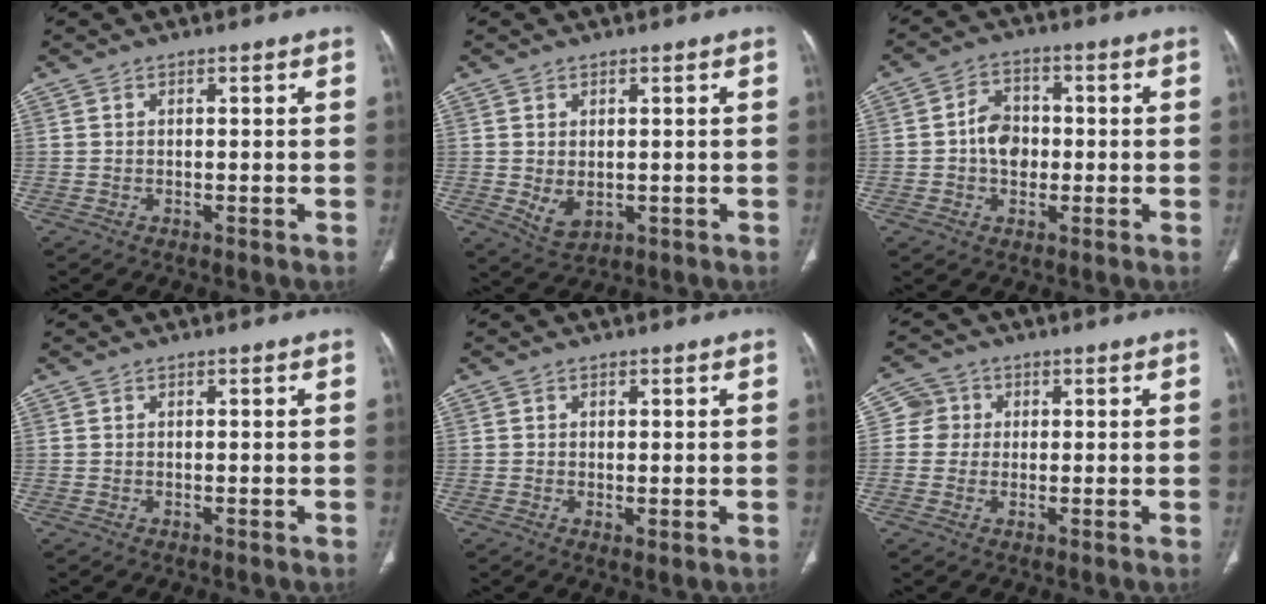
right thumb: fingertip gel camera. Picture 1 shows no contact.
{"total": 4.0, "force": [-0.3, 2.6, 3.0], "torque": [-0.052, -0.008, 0.011]}
{"total": 6.8, "force": [-0.5, 5.2, 4.3], "torque": [-0.048, 0.015, -0.014]}
{"total": 0.0}
{"total": 1.5, "force": [-0.2, 0.6, 1.3], "torque": [-0.028, -0.007, 0.000]}
{"total": 3.9, "force": [0.6, 3.9, 0.4], "torque": [0.021, 0.007, 0.003]}